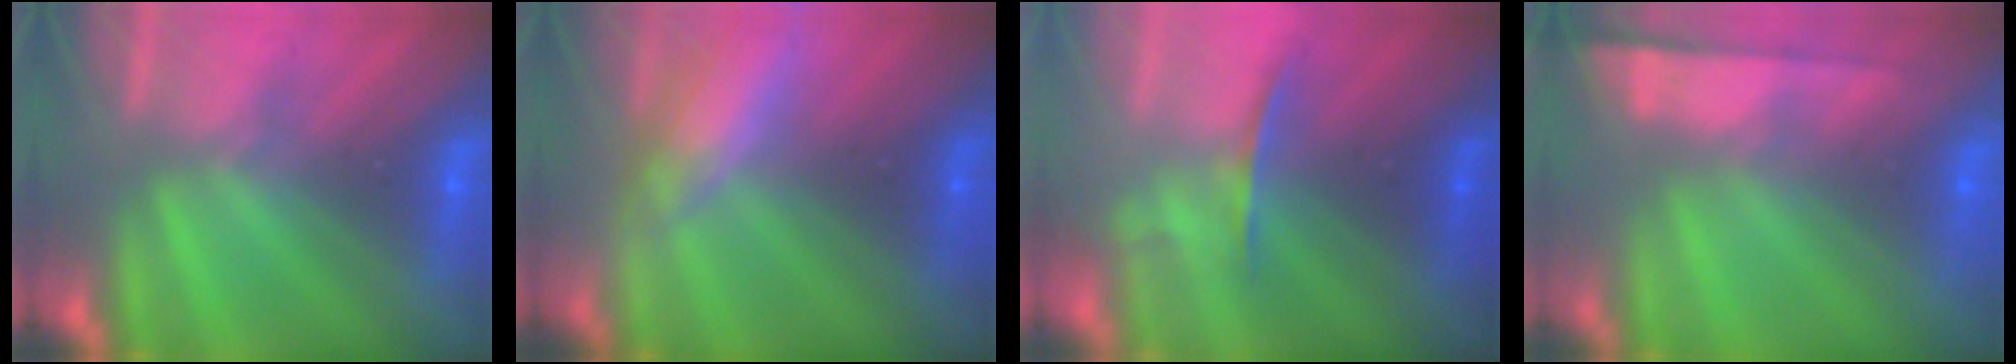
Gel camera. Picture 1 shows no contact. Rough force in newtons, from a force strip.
{"total": 3.0}
{"total": 1.7}
{"total": 11.8}